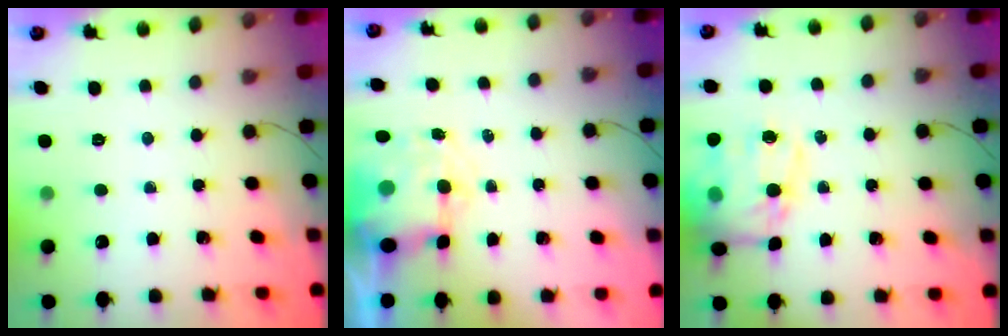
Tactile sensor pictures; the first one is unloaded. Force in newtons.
{"total": 7.7, "press": 7.5, "slide": 1.8}
{"total": 15.5, "press": 15.2, "slide": 3.1}